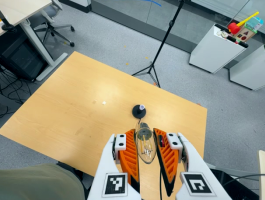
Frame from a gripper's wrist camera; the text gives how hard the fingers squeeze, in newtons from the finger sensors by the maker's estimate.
{"total": 20.4, "left": 23.0, "right": 17.9}